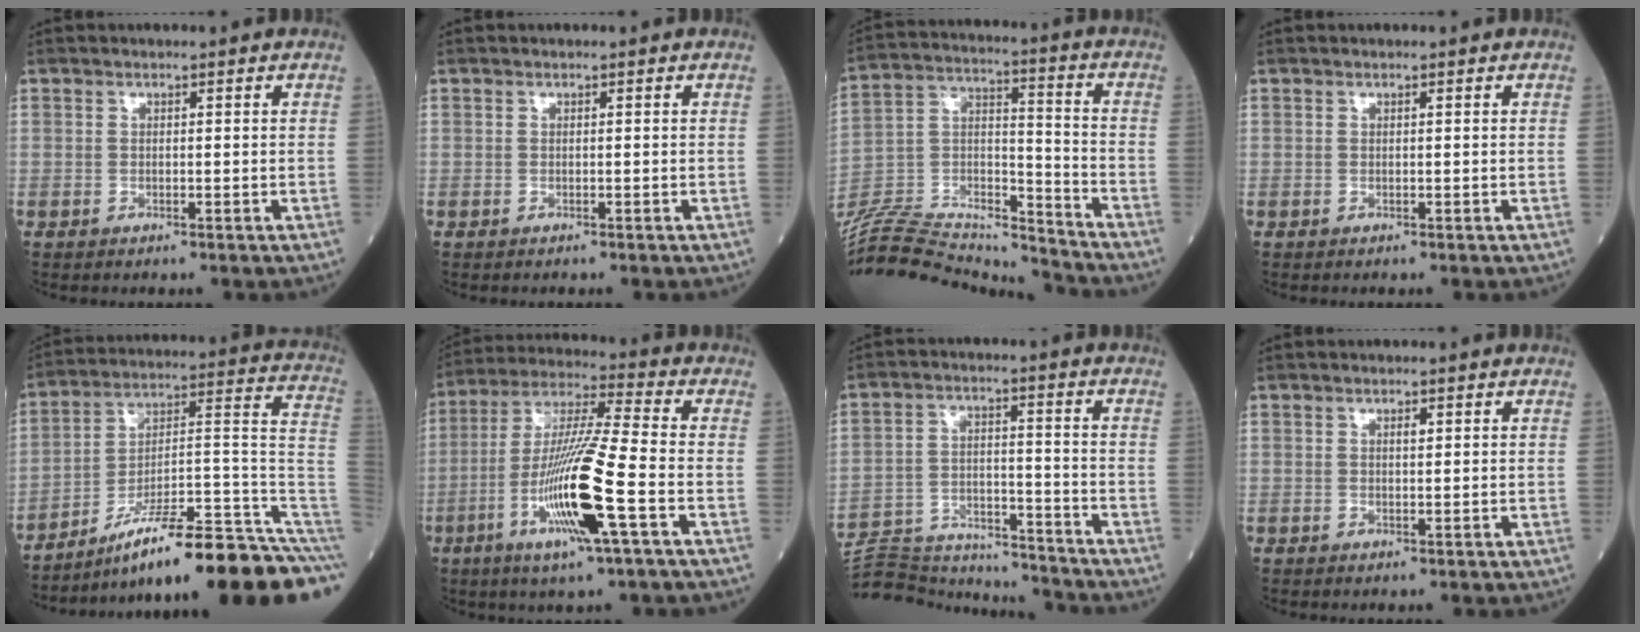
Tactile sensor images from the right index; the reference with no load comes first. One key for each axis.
{"total": 0.0}
{"total": 23.7, "fx": -22.8, "fy": 3.1, "fz": 5.4, "tx": -0.133, "ty": 0.022, "tz": -0.373}
{"total": 0.0}
{"total": 22.1, "fx": -15.8, "fy": 0.7, "fz": 15.5, "tx": -0.145, "ty": 0.042, "tz": -0.250}
{"total": 15.6, "fx": -5.2, "fy": 0.0, "fz": 14.7, "tx": -0.296, "ty": -0.013, "tz": -0.102}
{"total": 18.4, "fx": -17.9, "fy": 1.9, "fz": 3.8, "tx": -0.089, "ty": 0.010, "tz": -0.269}
{"total": 0.8, "fx": 0.4, "fy": 0.2, "fz": 0.7, "tx": -0.013, "ty": -0.001, "tz": 0.006}